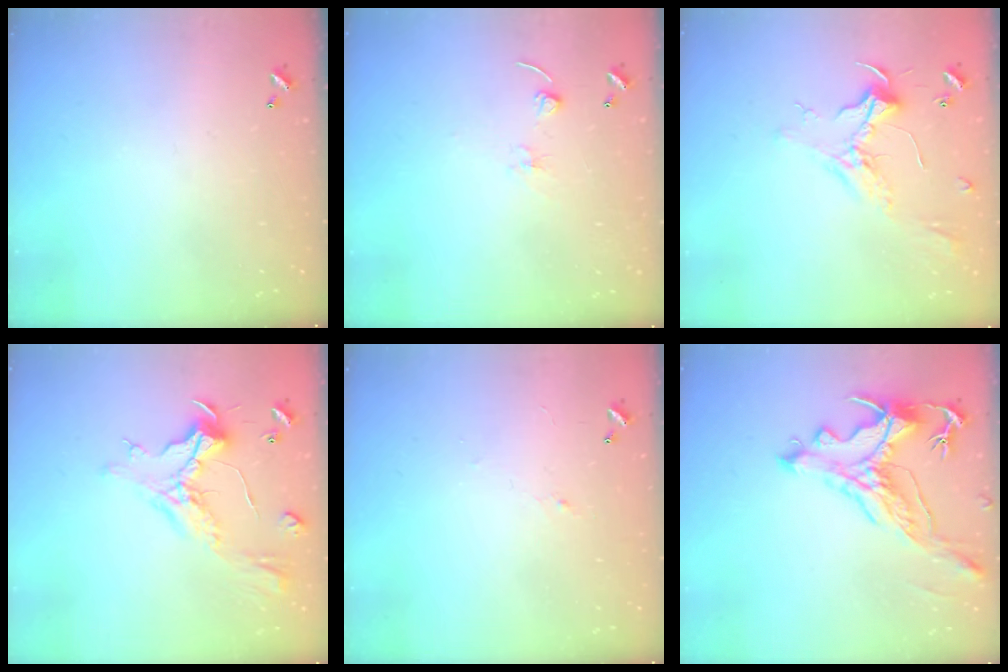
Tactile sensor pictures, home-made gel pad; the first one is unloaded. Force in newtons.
{"total": 2.4, "press": 2.4, "slide": 0.3}
{"total": 2.3, "press": 2.2, "slide": 0.9}
{"total": 1.1, "press": 0.5, "slide": 1.0}
{"total": 1.2, "press": 1.1, "slide": 0.5}
{"total": 2.5, "press": 2.2, "slide": 1.2}